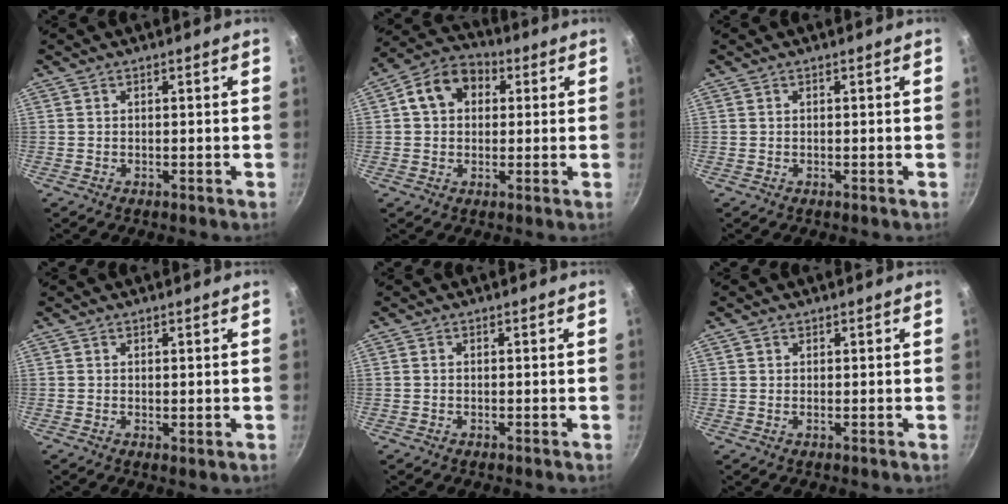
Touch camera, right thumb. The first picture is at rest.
{"total": 10.0, "force": [2.4, 7.8, 5.9], "torque": [-0.068, 0.023, 0.021]}
{"total": 0.0}
{"total": 1.0, "force": [0.5, 0.4, 0.7], "torque": [-0.010, -0.010, 0.004]}
{"total": 0.0}
{"total": 0.8, "force": [0.4, 0.6, 0.3], "torque": [-0.004, 0.003, 0.005]}